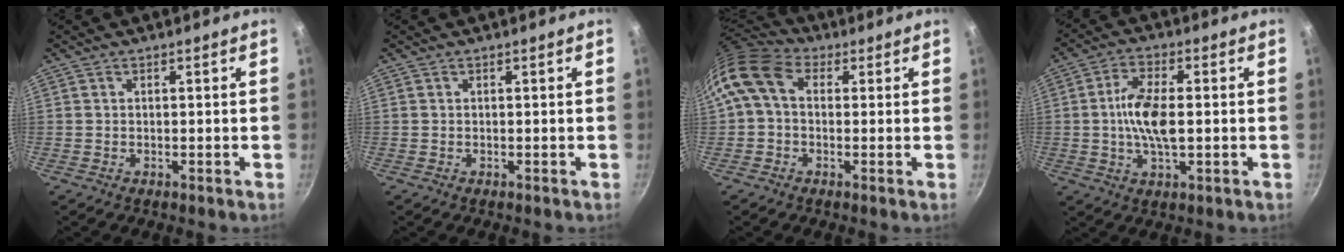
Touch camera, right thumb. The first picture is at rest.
{"total": 0.0}
{"total": 11.1, "force": [2.0, 8.1, 7.4], "torque": [-0.141, 0.023, 0.016]}
{"total": 9.4, "force": [0.0, 4.2, 8.5], "torque": [-0.163, 0.009, -0.006]}